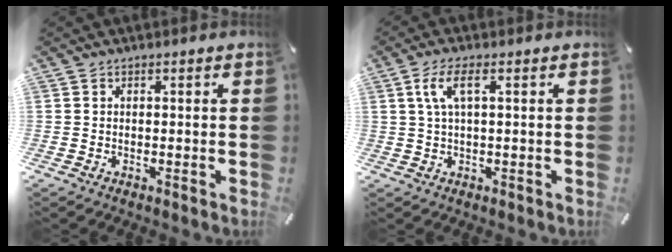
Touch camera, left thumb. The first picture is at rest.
{"total": 5.8, "force": [1.6, 1.5, 5.3], "torque": [-0.115, 0.000, 0.025]}